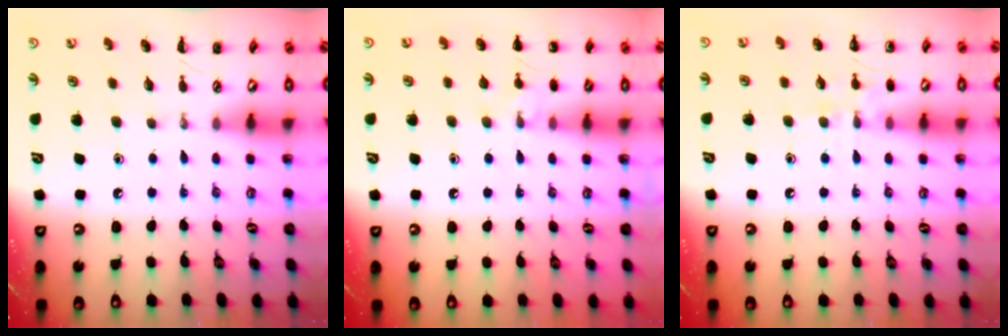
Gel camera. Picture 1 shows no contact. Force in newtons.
{"total": 9.0, "press": 8.7, "slide": 2.4}
{"total": 7.4, "press": 7.3, "slide": 1.0}